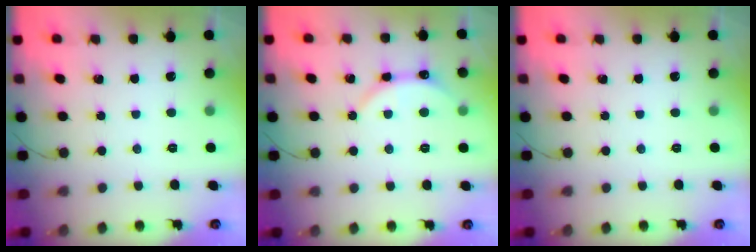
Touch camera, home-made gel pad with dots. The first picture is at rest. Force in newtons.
{"total": 4.4, "press": 4.0, "slide": 1.8}
{"total": 0.0}